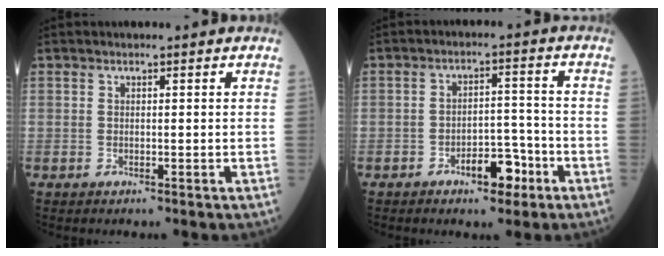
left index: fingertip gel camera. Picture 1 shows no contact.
{"total": 5.8, "force": [-3.4, 2.6, 3.8], "torque": [-0.055, 0.012, -0.051]}